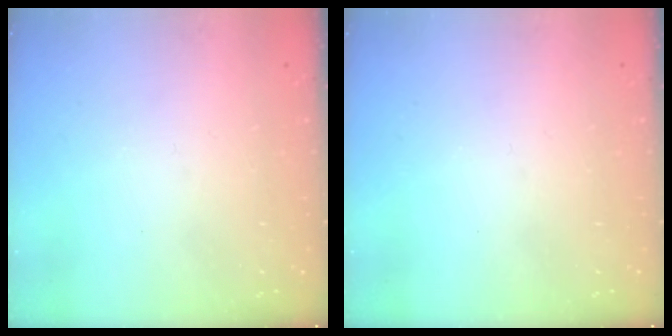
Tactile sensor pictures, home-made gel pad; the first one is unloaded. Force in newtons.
{"total": 0.0}